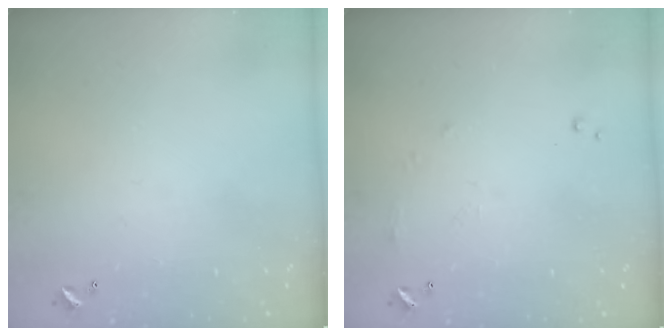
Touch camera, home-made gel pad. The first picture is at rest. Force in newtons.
{"total": 5.4, "press": 5.3, "slide": 0.6}